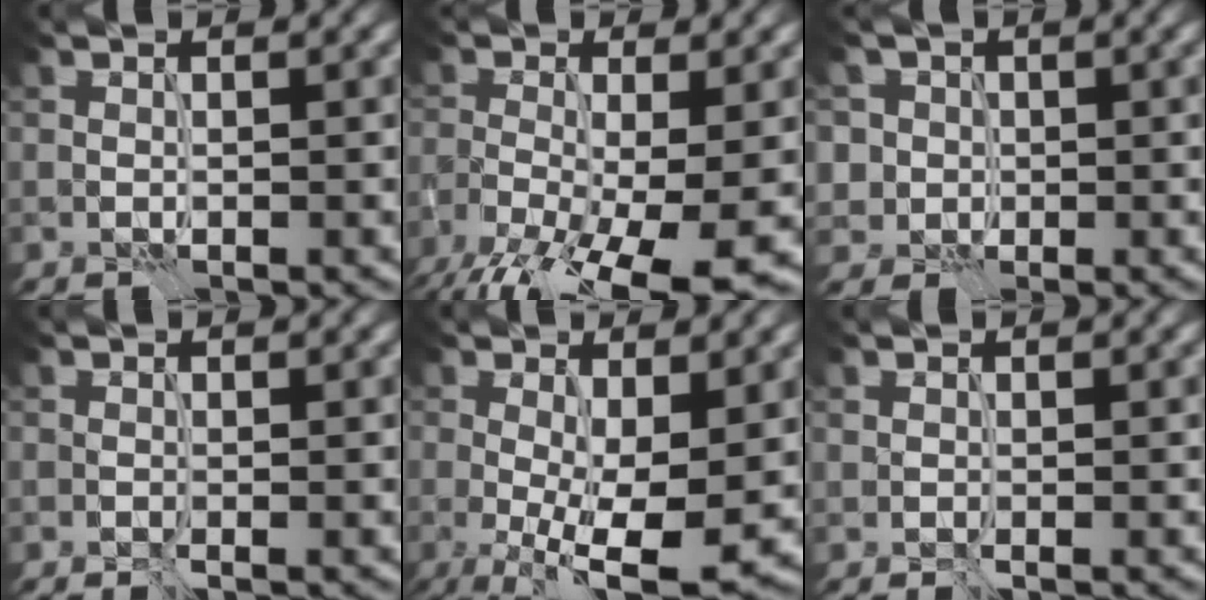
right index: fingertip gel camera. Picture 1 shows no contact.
{"total": 11.6, "force": [-6.0, 4.1, 9.0], "torque": [-0.176, -0.040, -0.101]}
{"total": 4.2, "force": [1.6, 3.7, 1.1], "torque": [-0.024, 0.008, 0.018]}
{"total": 0.0}
{"total": 8.6, "force": [-1.2, 2.7, 8.1], "torque": [-0.134, -0.013, -0.021]}
{"total": 0.0}